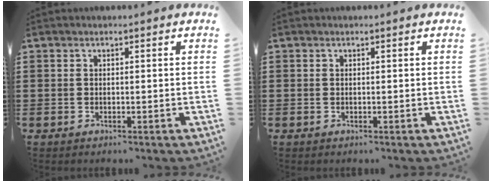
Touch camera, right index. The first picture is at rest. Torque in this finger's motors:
{"motor_torque": [-0.64, 1.50, 0.01, 0.00]}